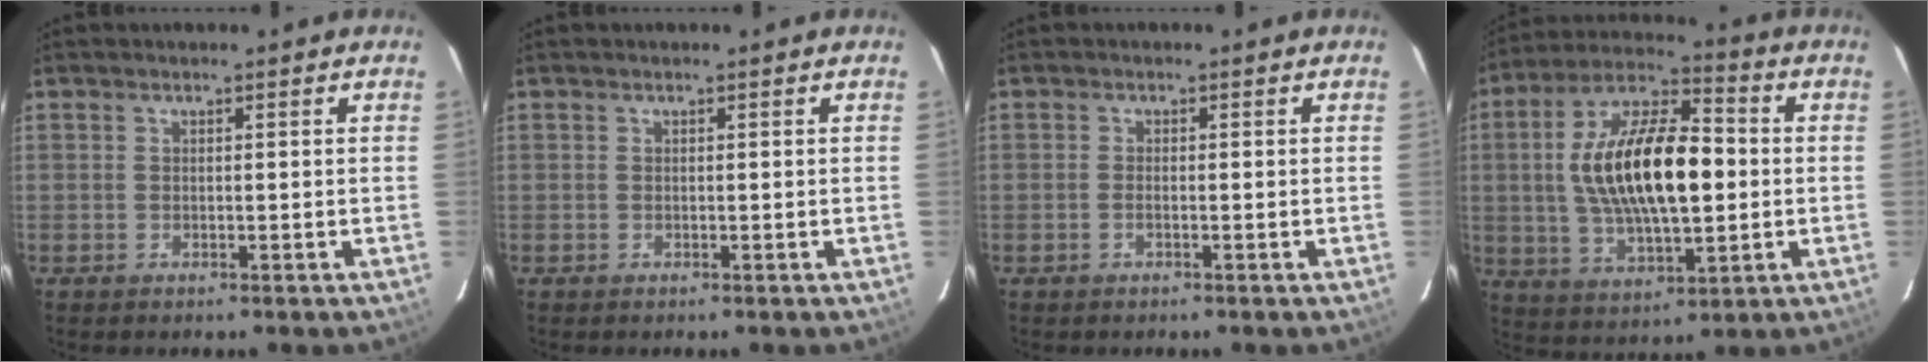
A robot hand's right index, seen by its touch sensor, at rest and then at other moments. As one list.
[{"total": 0.0}, {"total": 0.9, "force": [-0.4, 0.4, 0.7], "torque": [-0.017, 0.001, -0.009]}, {"total": 20.0, "force": [0.5, 8.5, 18.1], "torque": [-0.339, 0.015, 0.011]}]